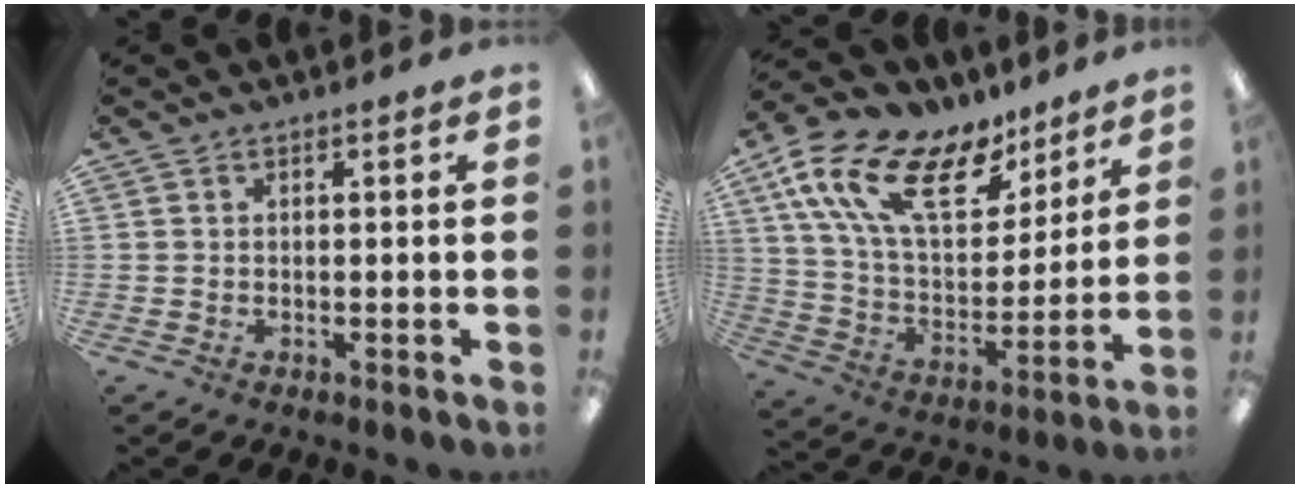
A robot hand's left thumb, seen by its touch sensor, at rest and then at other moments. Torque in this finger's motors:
{"motor_torque": [0.76, 0.74, 1.64, -1.13, 0.42]}